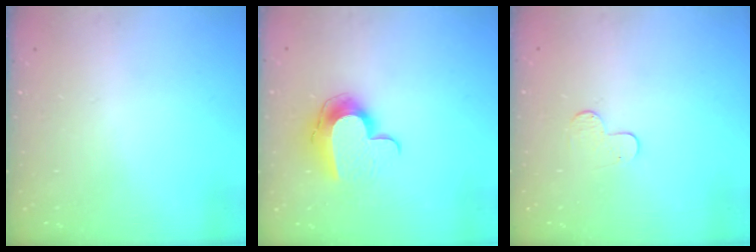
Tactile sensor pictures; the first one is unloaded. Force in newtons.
{"total": 11.5, "press": 11.5, "slide": 0.7}
{"total": 4.9, "press": 4.9, "slide": 0.4}